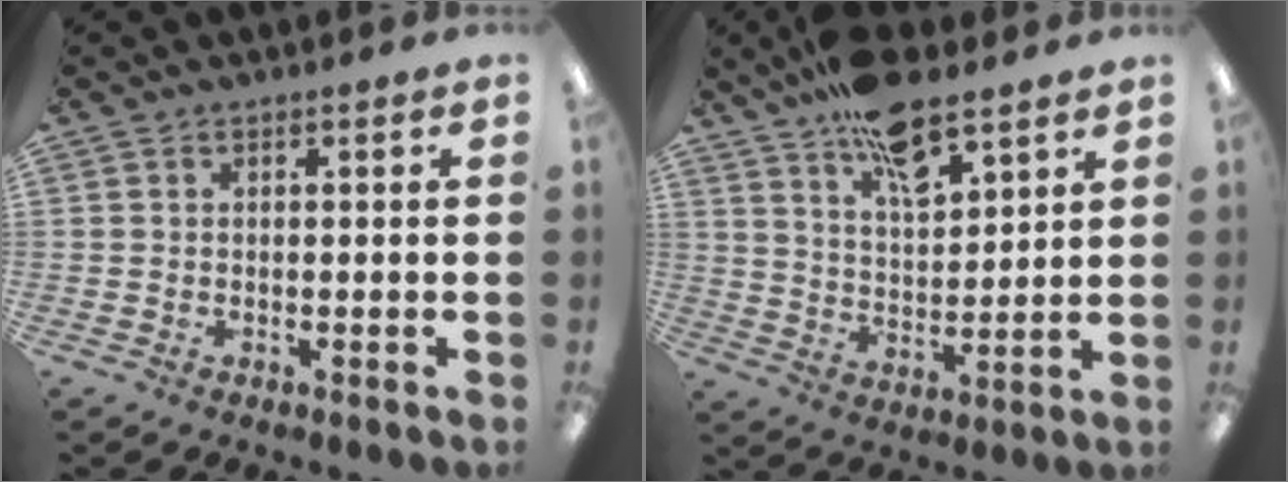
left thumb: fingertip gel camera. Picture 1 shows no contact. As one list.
[{"total": 13.3, "force": [9.4, 5.5, 7.7], "torque": [-0.123, -0.045, 0.166]}]